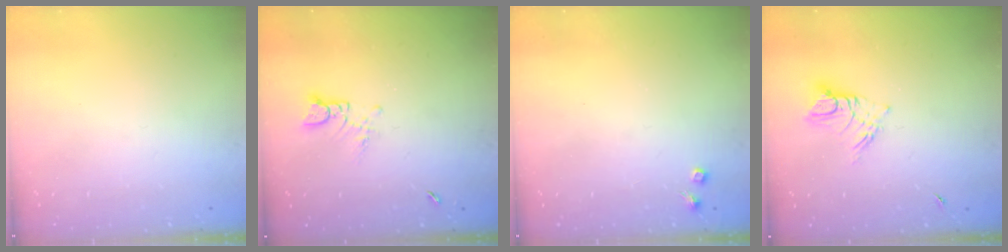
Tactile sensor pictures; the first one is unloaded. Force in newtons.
{"total": 2.9, "press": 2.9, "slide": 0.2}
{"total": 2.7, "press": 2.7, "slide": 0.4}
{"total": 8.6, "press": 8.5, "slide": 0.8}